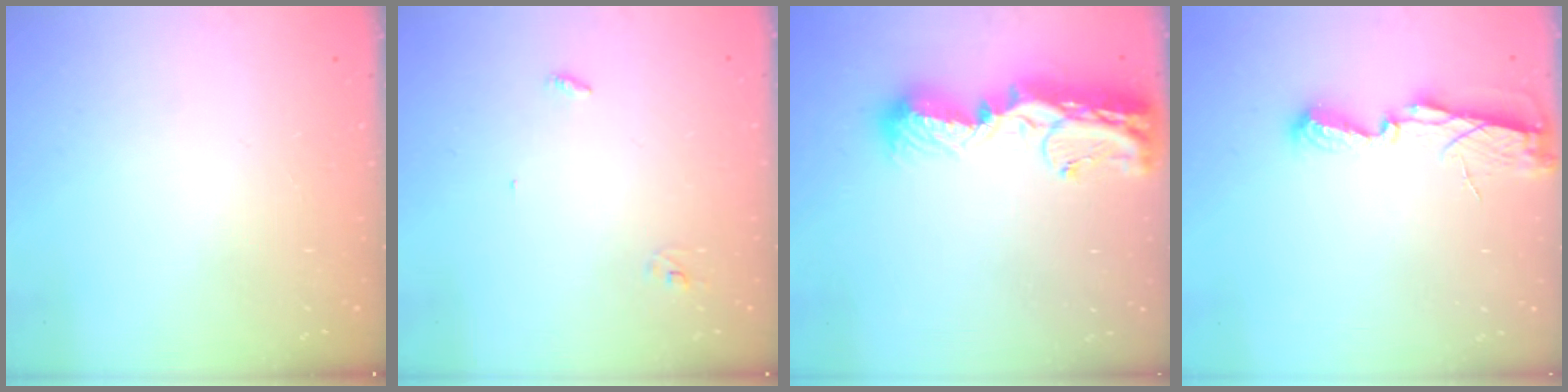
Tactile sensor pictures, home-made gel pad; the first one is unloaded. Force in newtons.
{"total": 2.8, "press": 2.8, "slide": 0.2}
{"total": 15.0, "press": 15.0, "slide": 1.2}
{"total": 6.3, "press": 6.2, "slide": 0.4}